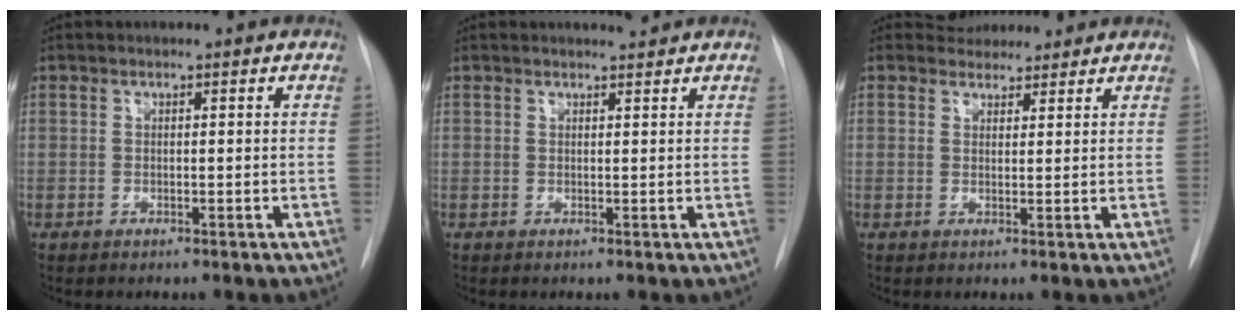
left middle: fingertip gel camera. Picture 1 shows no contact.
{"total": 1.1, "force": [1.1, -0.2, 0.0], "torque": [-0.002, -0.008, 0.017]}
{"total": 4.0, "force": [3.6, 1.6, 0.0], "torque": [0.005, 0.008, 0.047]}